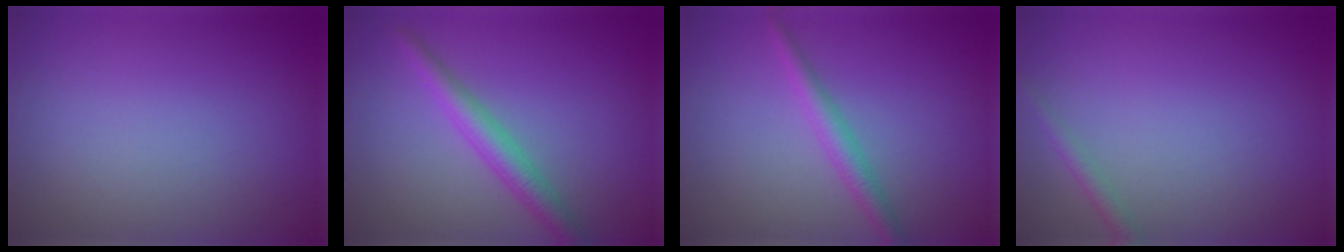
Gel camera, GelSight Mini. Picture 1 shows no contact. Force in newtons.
{"total": 3.1, "press": 3.1, "slide": 0.1}
{"total": 2.3, "press": 2.3, "slide": 0.0}
{"total": 1.3, "press": 1.3, "slide": 0.1}